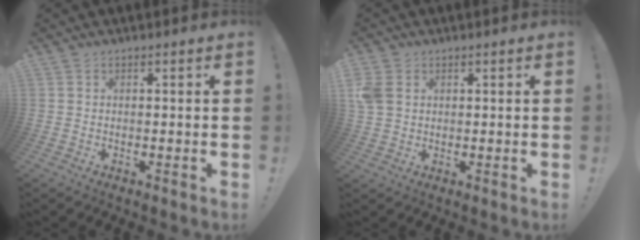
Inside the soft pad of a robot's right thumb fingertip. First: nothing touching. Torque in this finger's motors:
{"motor_torque": [0.02, 0.02, 0.33, 0.29, 0.02]}